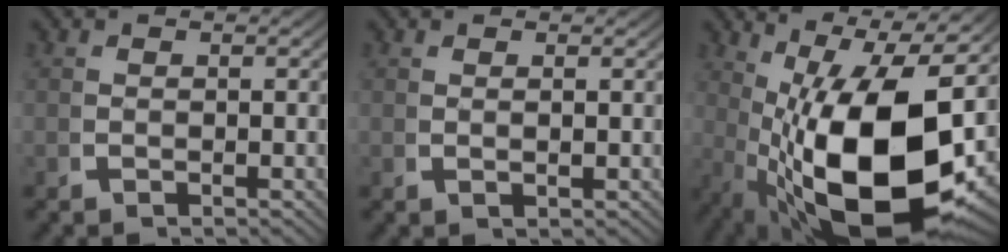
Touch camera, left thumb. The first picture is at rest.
{"total": 0.7, "force": [0.5, 0.0, 0.5], "torque": [-0.013, -0.002, 0.012]}
{"total": 20.9, "force": [-0.4, 12.2, 17.0], "torque": [-0.297, -0.065, 0.029]}